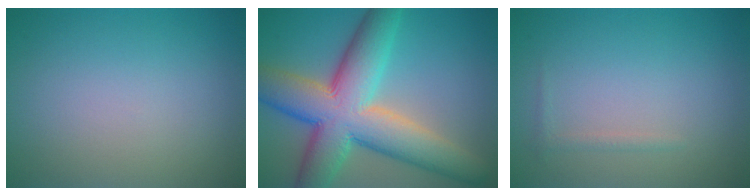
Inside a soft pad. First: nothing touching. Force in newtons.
{"total": 12.0, "press": 12.0, "slide": 0.8}
{"total": 0.7, "press": 0.7, "slide": 0.0}